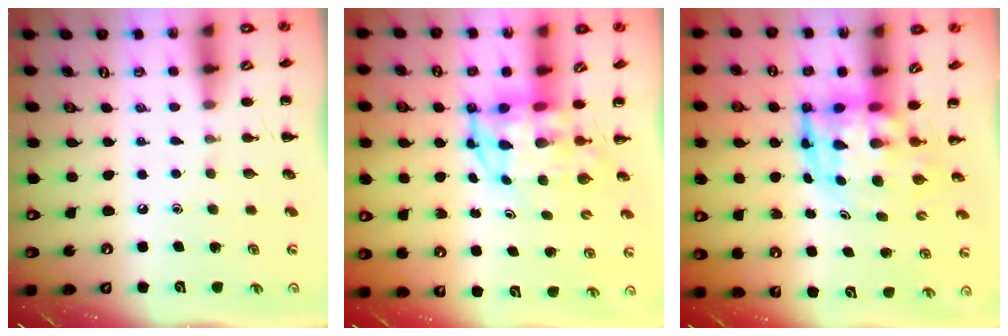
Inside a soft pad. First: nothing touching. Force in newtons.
{"total": 4.5, "press": 4.2, "slide": 1.5}
{"total": 6.2, "press": 5.9, "slide": 1.9}